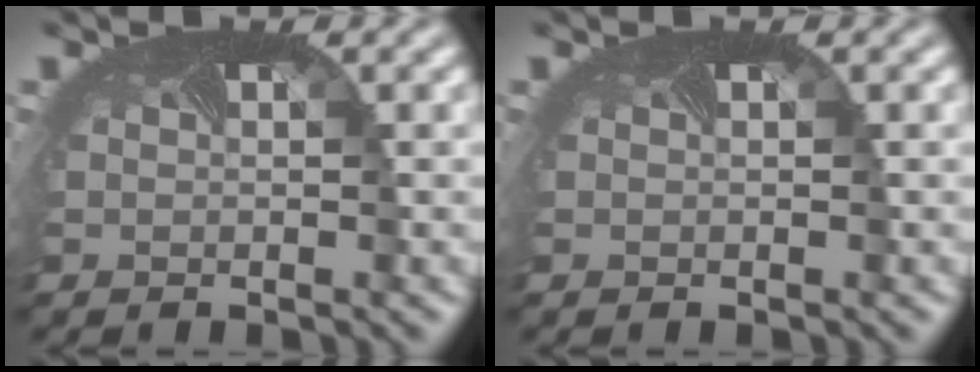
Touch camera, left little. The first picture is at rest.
{"total": 0.0}